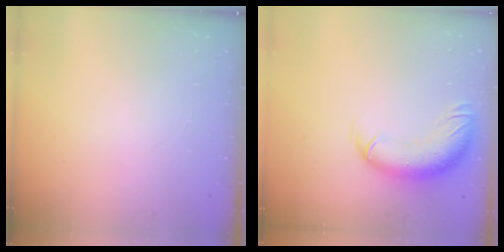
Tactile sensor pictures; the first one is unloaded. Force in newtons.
{"total": 13.0, "press": 12.6, "slide": 3.4}